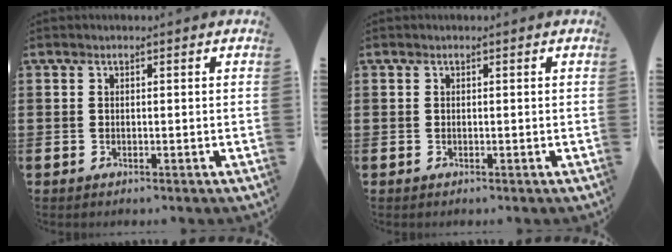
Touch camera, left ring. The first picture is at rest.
{"total": 0.0}